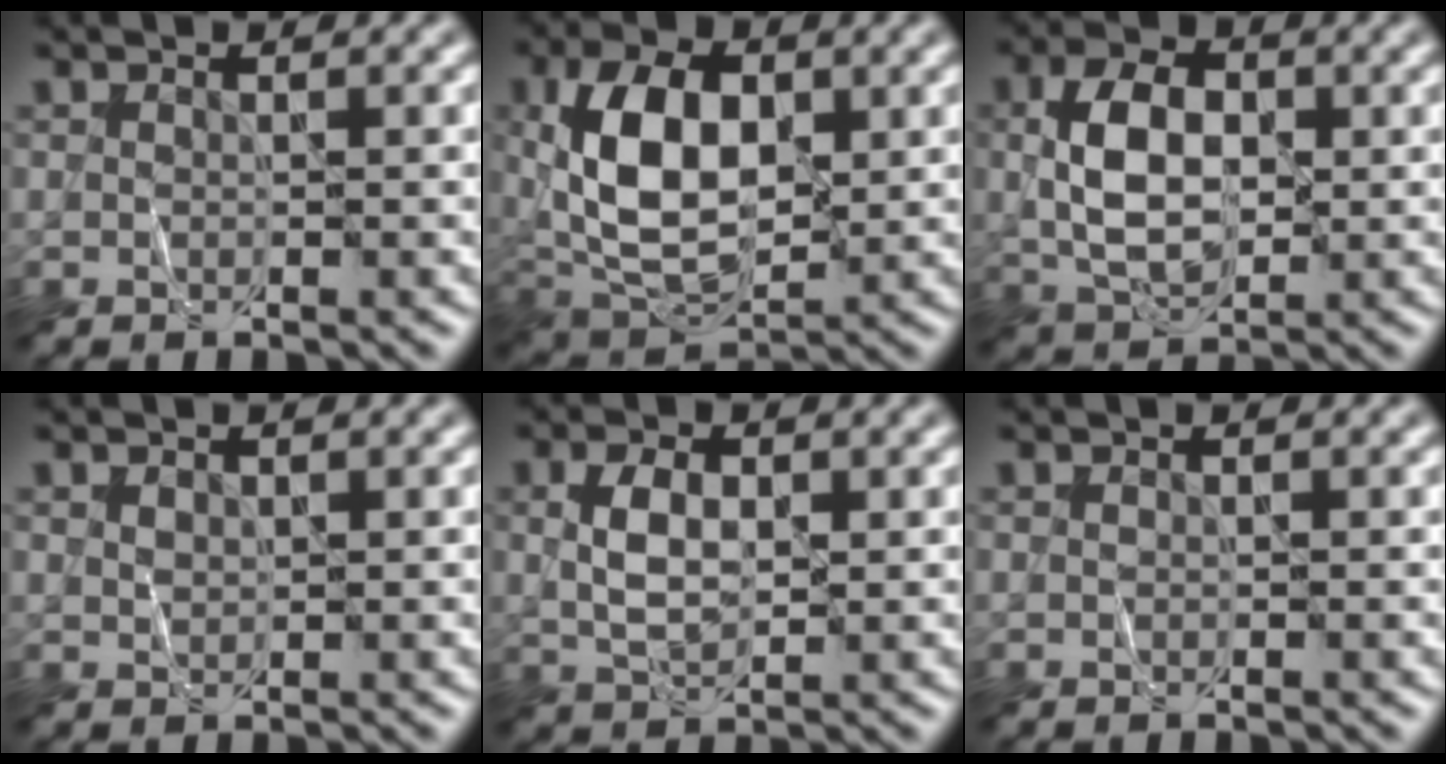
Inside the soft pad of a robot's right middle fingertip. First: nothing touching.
{"total": 9.6, "force": [1.0, 5.8, 7.6], "torque": [-0.157, 0.002, 0.017]}
{"total": 6.3, "force": [0.1, 3.9, 5.0], "torque": [-0.099, 0.002, 0.000]}
{"total": 0.7, "force": [0.3, 0.6, 0.3], "torque": [-0.008, -0.002, 0.010]}
{"total": 3.5, "force": [0.4, 2.2, 2.8], "torque": [-0.062, 0.001, 0.009]}
{"total": 0.0}